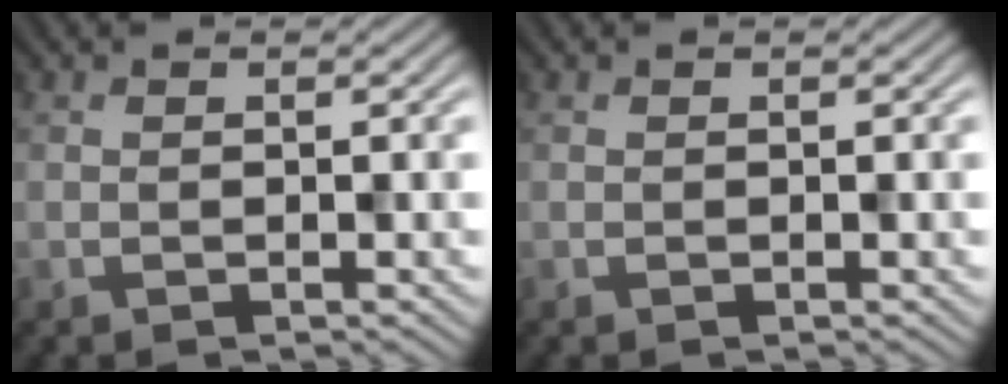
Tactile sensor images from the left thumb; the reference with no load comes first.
{"total": 0.0}